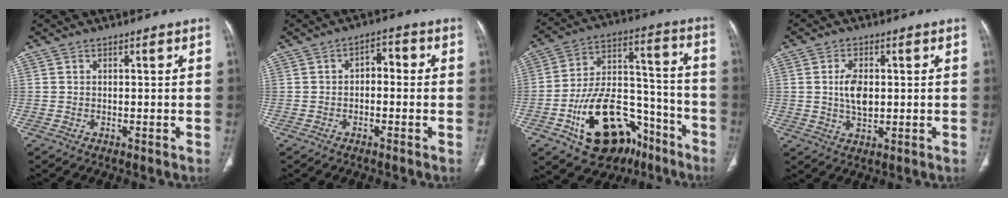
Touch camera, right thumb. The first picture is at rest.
{"total": 3.7, "force": [-0.2, 2.3, 2.9], "torque": [-0.030, 0.019, -0.014]}
{"total": 23.2, "force": [-11.7, 13.6, 14.8], "torque": [-0.229, 0.087, -0.177]}
{"total": 5.8, "force": [0.5, 3.3, 4.7], "torque": [-0.083, -0.003, 0.012]}